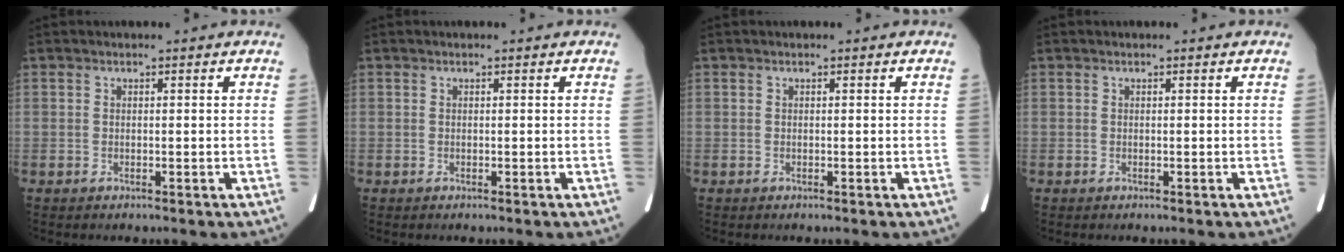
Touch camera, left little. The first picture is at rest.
{"total": 0.0}
{"total": 0.0}
{"total": 0.0}